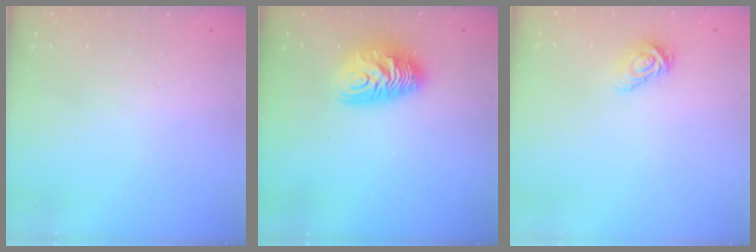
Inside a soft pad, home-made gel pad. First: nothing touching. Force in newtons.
{"total": 10.4, "press": 10.4, "slide": 0.6}
{"total": 8.1, "press": 8.1, "slide": 0.4}